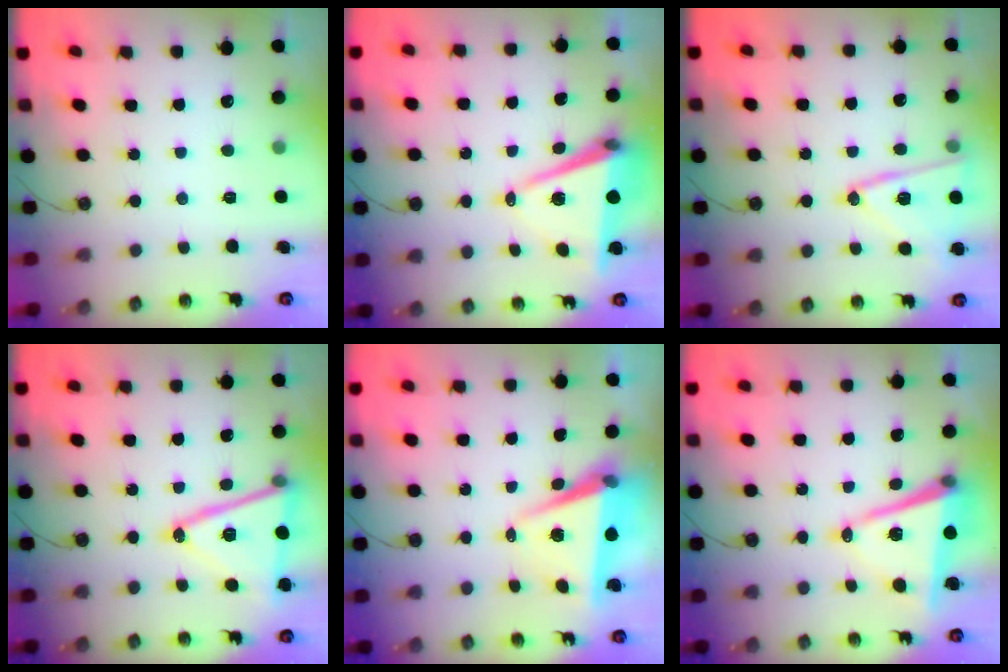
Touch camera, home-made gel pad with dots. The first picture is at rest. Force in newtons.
{"total": 9.5, "press": 8.6, "slide": 3.9}
{"total": 14.7, "press": 14.4, "slide": 3.1}
{"total": 18.5, "press": 18.2, "slide": 3.5}
{"total": 7.5, "press": 6.1, "slide": 4.4}
{"total": 11.0, "press": 10.1, "slide": 4.2}